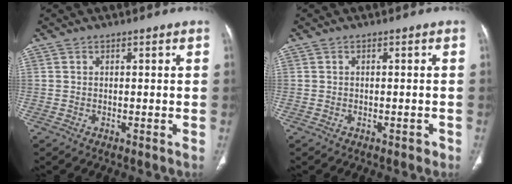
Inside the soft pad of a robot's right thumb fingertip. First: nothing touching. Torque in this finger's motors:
{"motor_torque": [-0.06, -0.36, -0.01, -0.37, -0.02]}